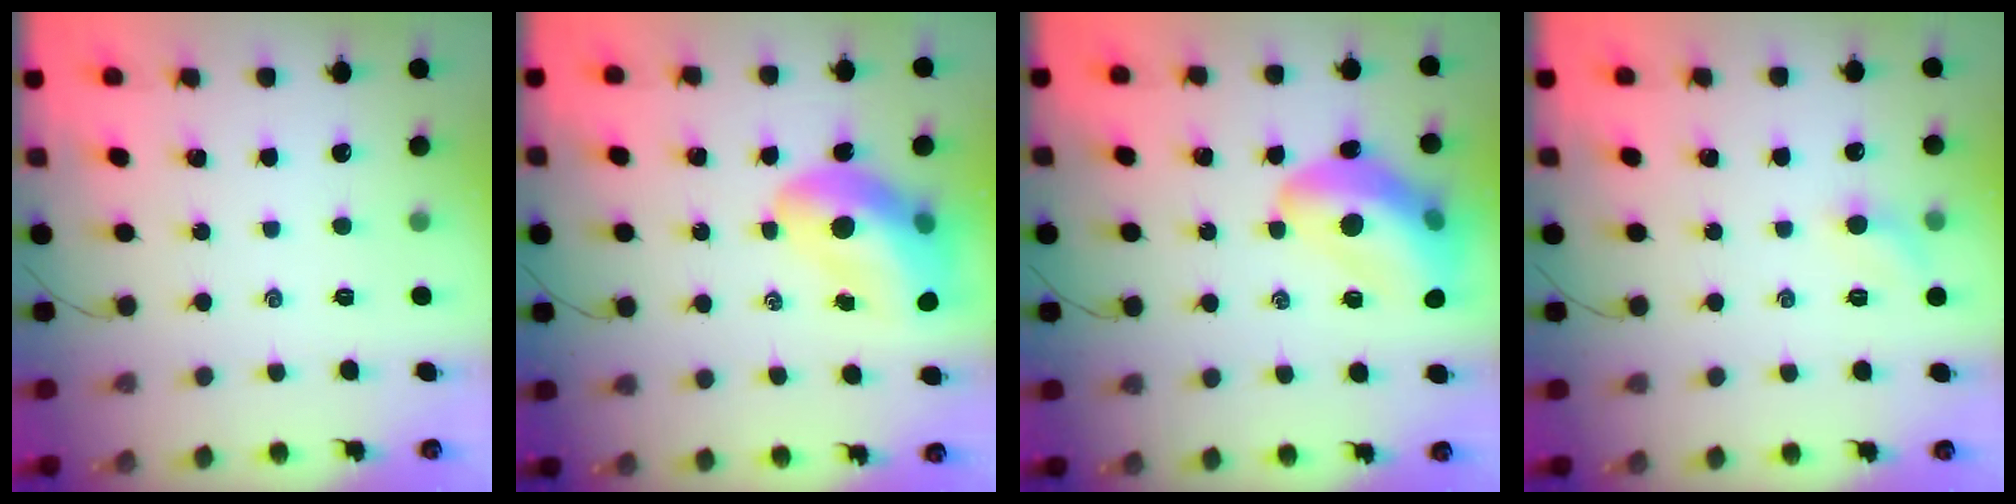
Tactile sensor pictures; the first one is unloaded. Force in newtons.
{"total": 14.0, "press": 13.5, "slide": 3.6}
{"total": 16.8, "press": 16.5, "slide": 3.2}
{"total": 6.3, "press": 6.1, "slide": 1.6}